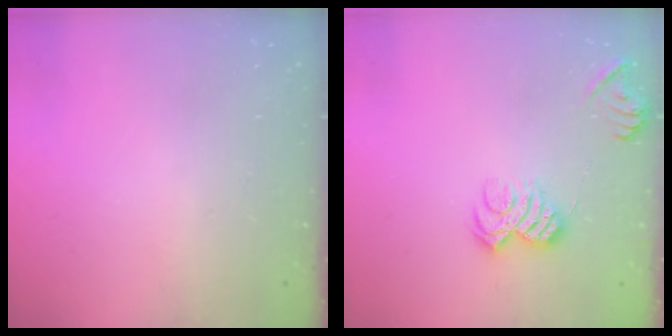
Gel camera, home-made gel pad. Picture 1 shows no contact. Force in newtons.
{"total": 8.5, "press": 8.4, "slide": 1.2}